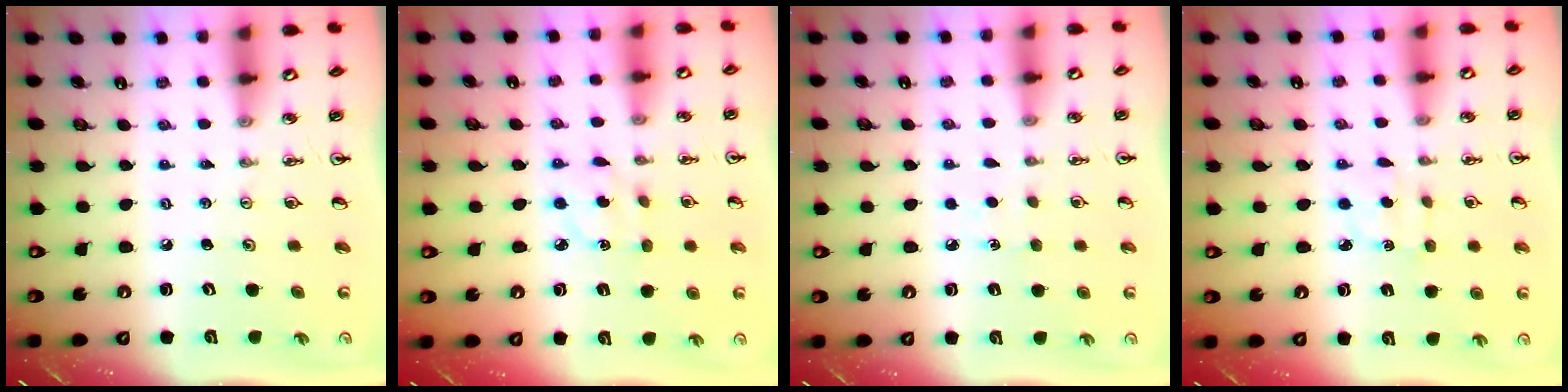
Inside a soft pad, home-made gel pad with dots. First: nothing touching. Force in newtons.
{"total": 3.5, "press": 3.4, "slide": 0.7}
{"total": 2.9, "press": 2.8, "slide": 0.4}
{"total": 3.4, "press": 3.4, "slide": 0.5}